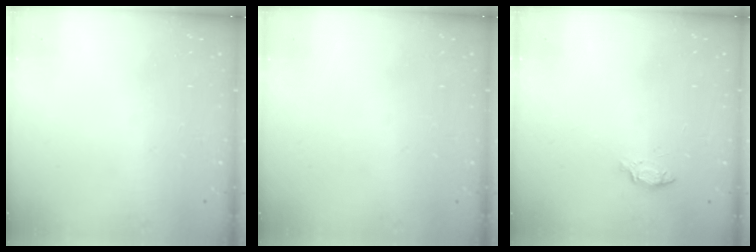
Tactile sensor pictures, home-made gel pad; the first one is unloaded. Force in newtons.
{"total": 0.0}
{"total": 4.0, "press": 3.9, "slide": 0.4}